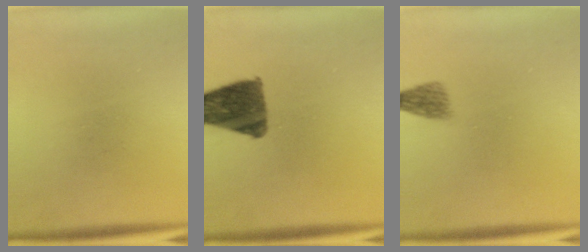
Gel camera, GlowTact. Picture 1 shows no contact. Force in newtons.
{"total": 10.8}
{"total": 2.4}